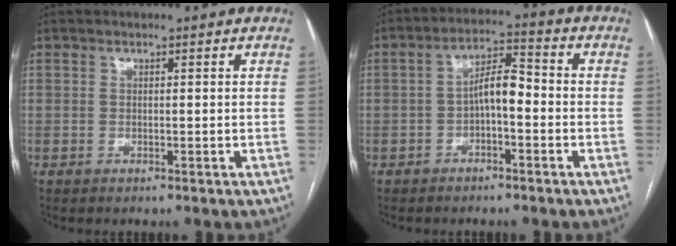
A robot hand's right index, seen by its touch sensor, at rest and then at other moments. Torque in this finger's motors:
{"motor_torque": [0.81, -0.40, 0.42, 0.10]}